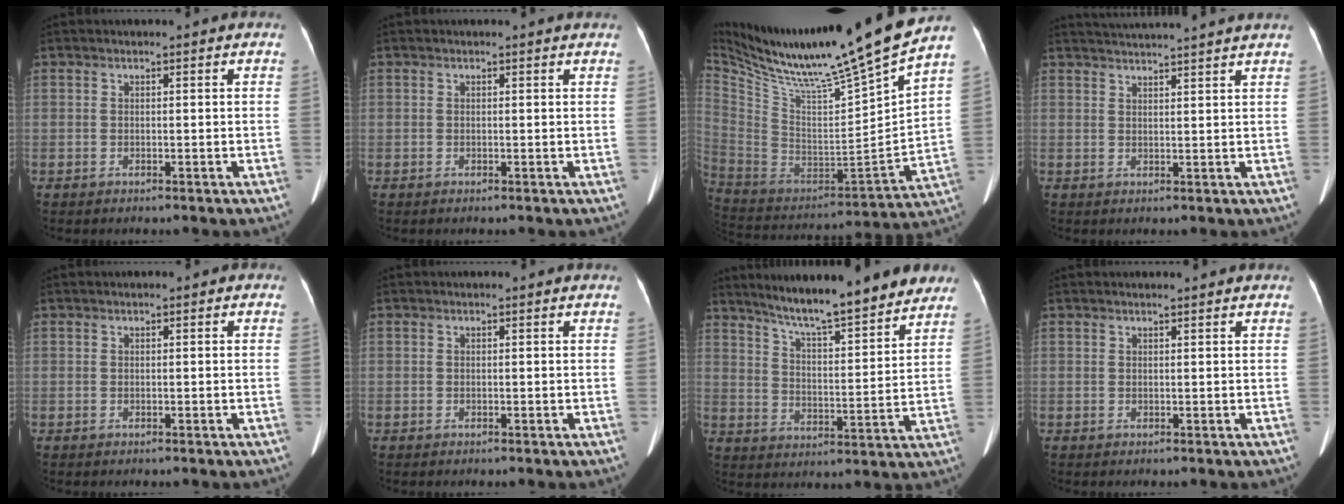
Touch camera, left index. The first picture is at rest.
{"total": 1.8, "force": [1.7, -0.1, 0.4], "torque": [-0.012, 0.002, 0.016]}
{"total": 28.8, "force": [23.3, -1.0, 16.9], "torque": [-0.302, -0.059, 0.378]}
{"total": 10.3, "force": [9.6, -1.4, 3.3], "torque": [-0.056, 0.010, 0.125]}
{"total": 0.0}
{"total": 0.0}
{"total": 17.5, "force": [15.1, 1.6, 8.8], "torque": [-0.130, 0.002, 0.220]}
{"total": 1.4, "force": [1.3, 0.0, 0.5], "torque": [-0.011, 0.011, 0.018]}